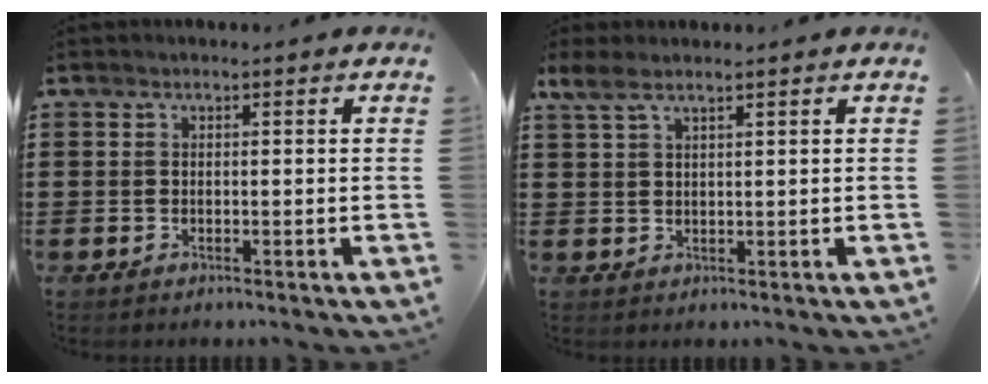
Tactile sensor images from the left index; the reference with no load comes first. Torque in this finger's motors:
{"motor_torque": [2.14, 0.00, 0.22, 0.05]}